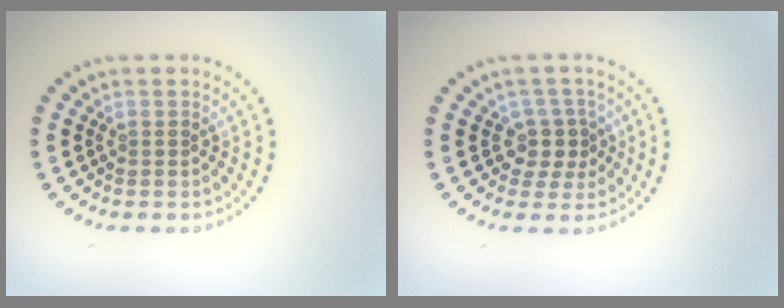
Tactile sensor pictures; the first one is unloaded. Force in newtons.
{"total": 2.4, "press": 1.9, "slide": 1.5}